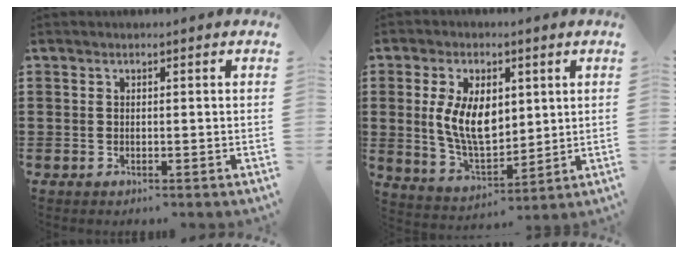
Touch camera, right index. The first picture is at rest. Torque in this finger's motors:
{"motor_torque": [1.08, -0.20, 0.44, 0.21]}